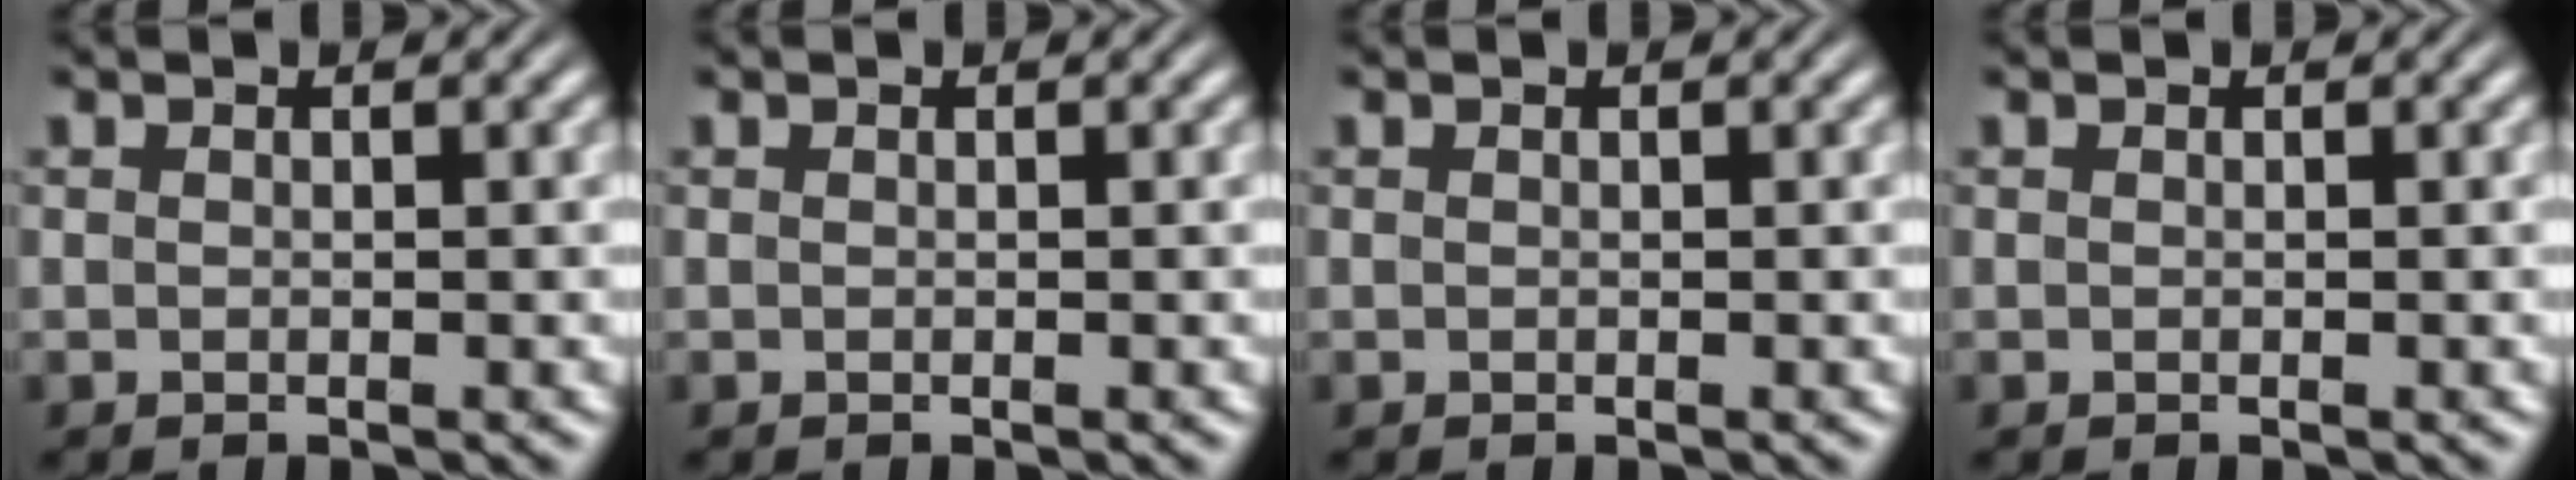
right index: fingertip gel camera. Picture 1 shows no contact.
{"total": 0.0}
{"total": 0.0}
{"total": 0.0}